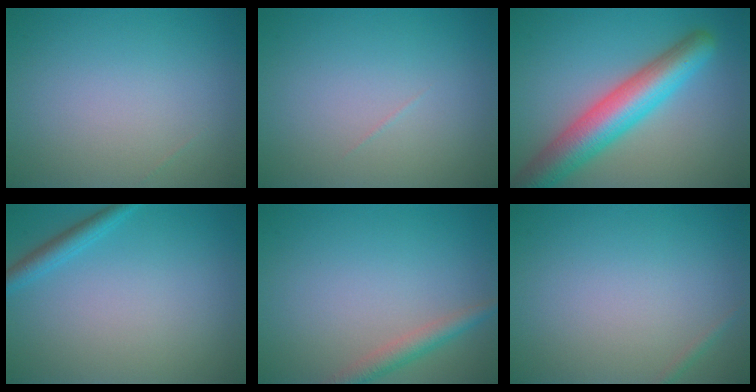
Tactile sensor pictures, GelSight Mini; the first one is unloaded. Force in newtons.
{"total": 0.0}
{"total": 7.4, "press": 7.4, "slide": 0.2}
{"total": 1.9, "press": 1.9, "slide": 0.1}
{"total": 2.3, "press": 2.3, "slide": 0.1}
{"total": 0.5, "press": 0.5, "slide": 0.0}